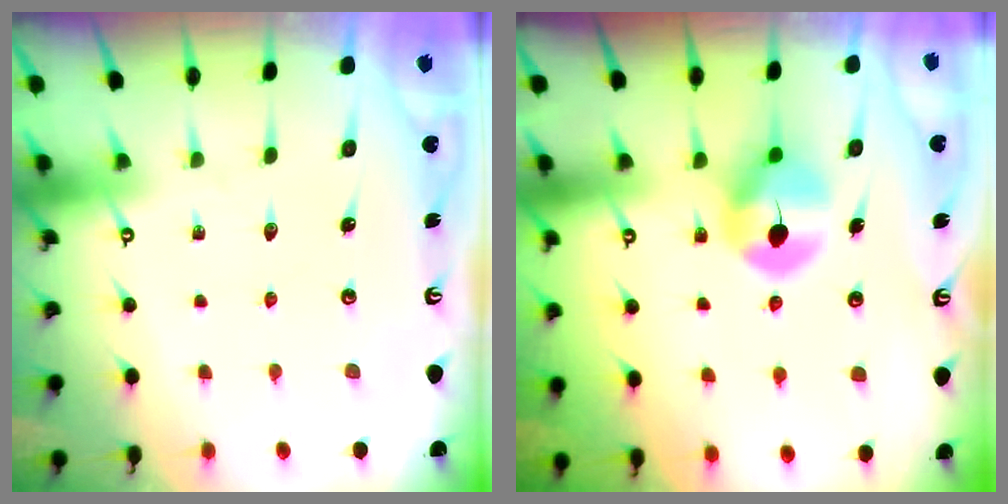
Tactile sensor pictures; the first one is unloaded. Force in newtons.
{"total": 7.4, "press": 7.4, "slide": 0.3}